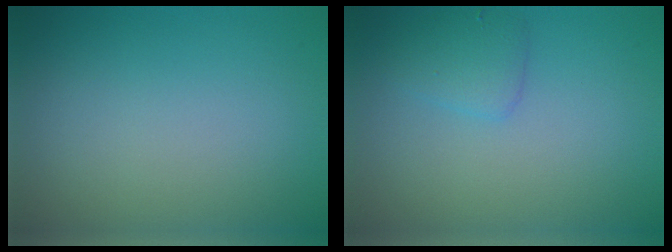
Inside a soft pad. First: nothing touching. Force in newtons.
{"total": 1.7, "press": 1.7, "slide": 0.1}